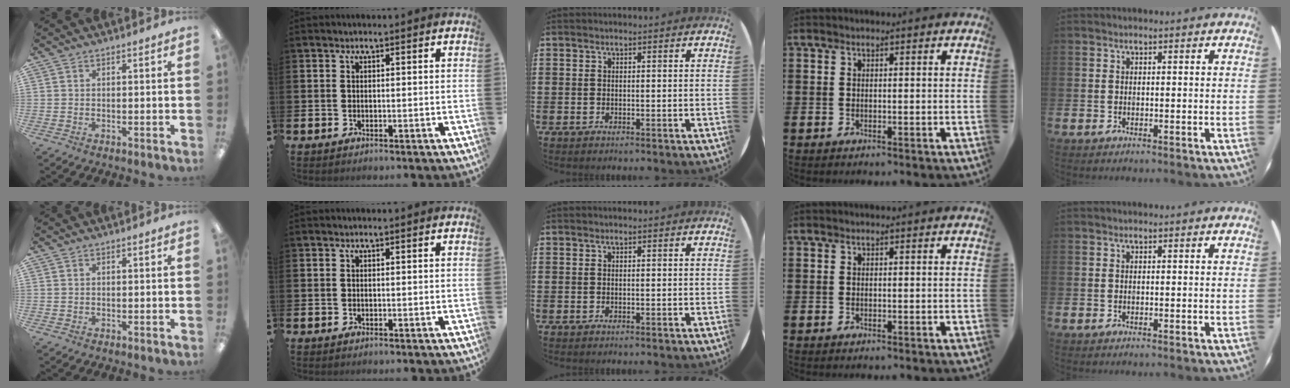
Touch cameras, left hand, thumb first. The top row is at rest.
{}